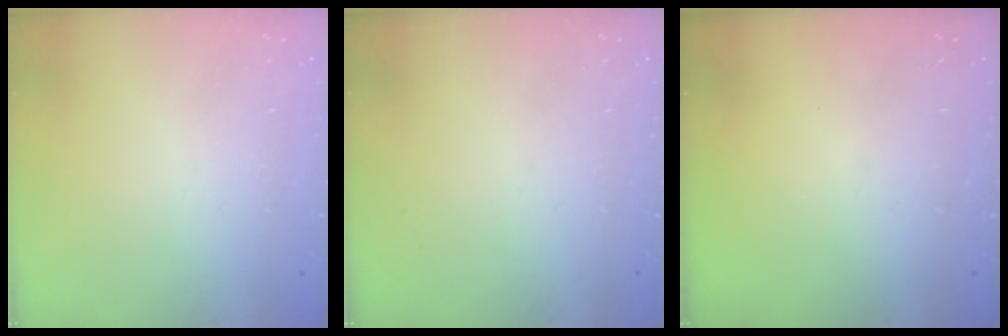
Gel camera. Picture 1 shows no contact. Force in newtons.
{"total": 0.0}
{"total": 0.0}